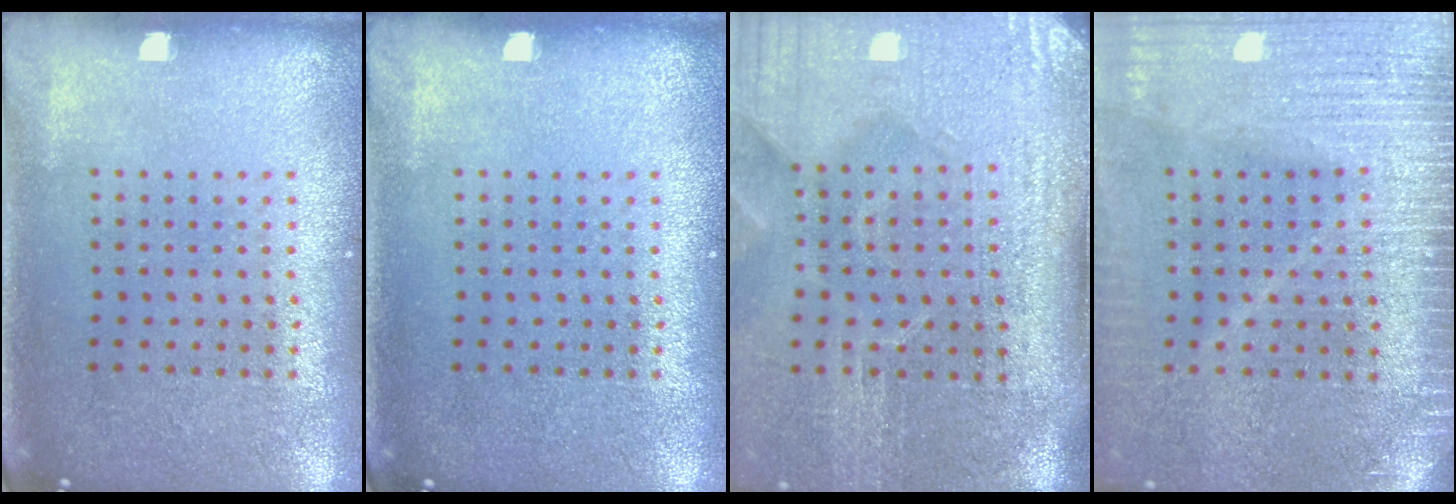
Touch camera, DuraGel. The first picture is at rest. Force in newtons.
{"total": 0.0}
{"total": 4.9, "press": 4.1, "slide": 2.6}
{"total": 3.8, "press": 3.3, "slide": 1.9}